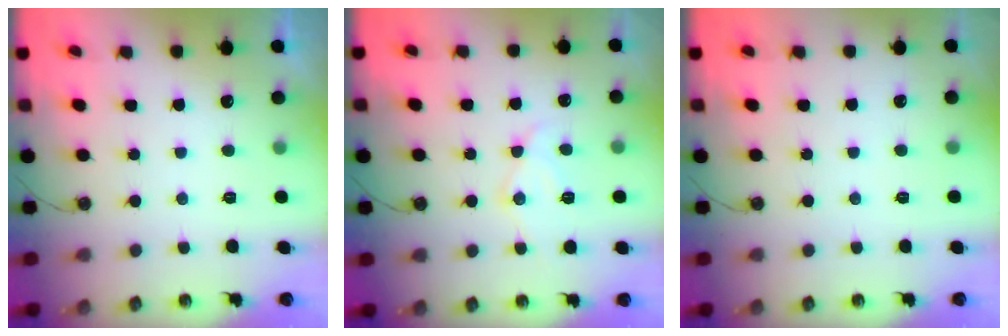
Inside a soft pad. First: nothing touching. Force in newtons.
{"total": 11.6, "press": 11.6, "slide": 0.8}
{"total": 2.2, "press": 2.1, "slide": 0.3}